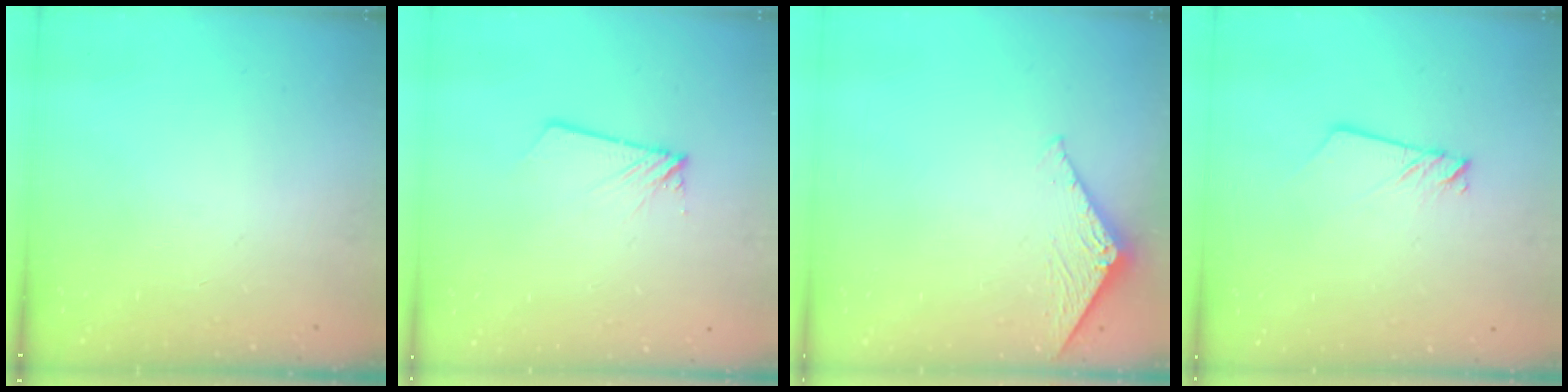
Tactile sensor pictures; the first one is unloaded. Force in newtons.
{"total": 2.0, "press": 2.0, "slide": 0.2}
{"total": 2.4, "press": 2.4, "slide": 0.2}
{"total": 1.9, "press": 1.9, "slide": 0.2}